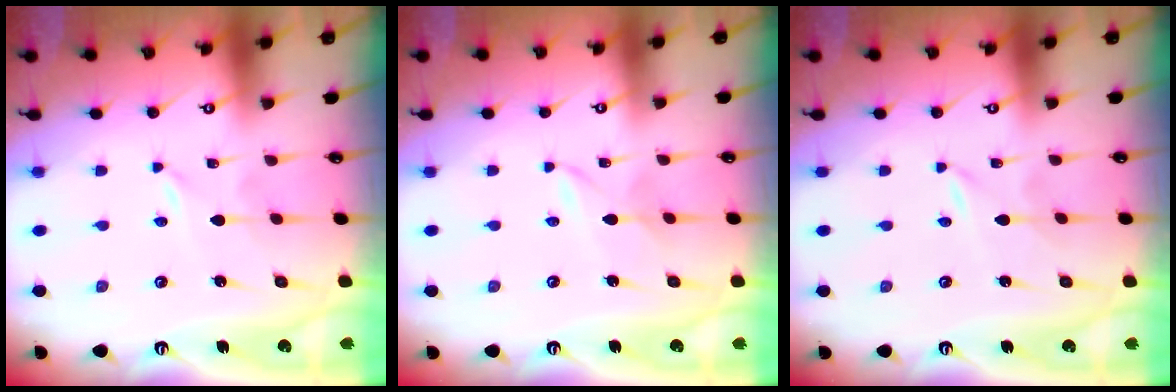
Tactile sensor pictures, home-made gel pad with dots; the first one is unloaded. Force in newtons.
{"total": 1.6, "press": 1.6, "slide": 0.0}
{"total": 0.0}